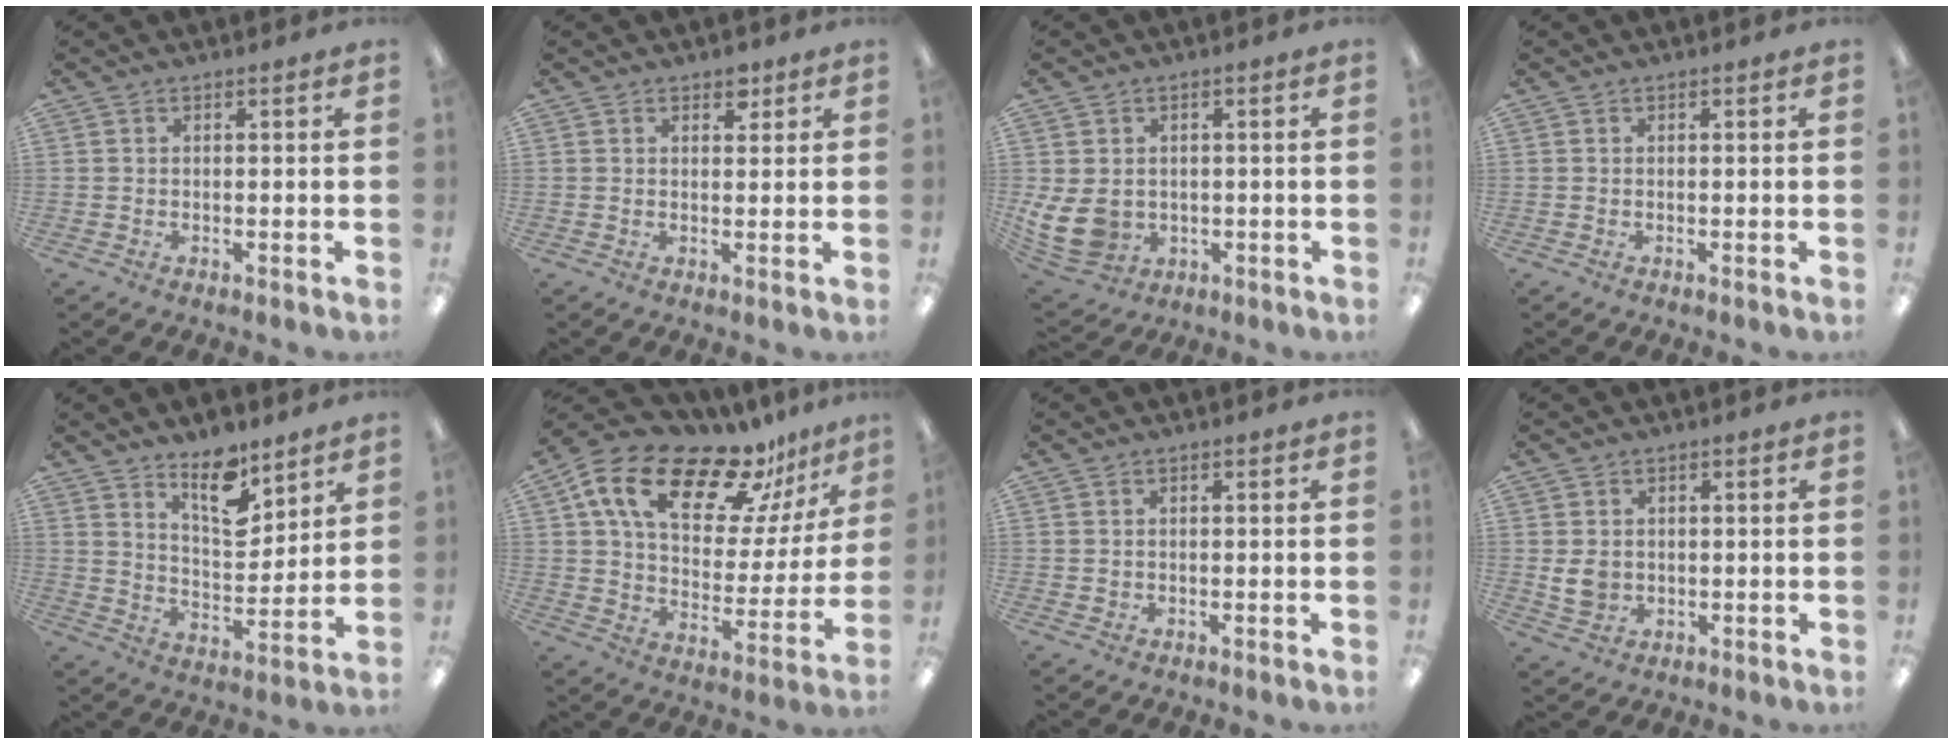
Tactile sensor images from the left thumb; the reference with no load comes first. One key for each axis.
{"total": 2.8, "fx": 1.9, "fy": 1.7, "fz": 1.2, "tx": -0.001, "ty": -0.007, "tz": 0.030}
{"total": 9.2, "fx": -0.1, "fy": 7.5, "fz": 5.3, "tx": -0.117, "ty": -0.004, "tz": 0.002}
{"total": 0.0}
{"total": 12.3, "fx": 9.0, "fy": 5.0, "fz": 6.6, "tx": -0.098, "ty": -0.056, "tz": 0.158}
{"total": 20.4, "fx": 13.9, "fy": 9.8, "fz": 11.3, "tx": -0.196, "ty": -0.086, "tz": 0.243}
{"total": 0.9, "fx": 0.2, "fy": 0.8, "fz": -0.2, "tx": 0.003, "ty": 0.005, "tz": 0.002}
{"total": 4.9, "fx": 0.2, "fy": 4.4, "fz": 2.2, "tx": -0.034, "ty": 0.001, "tz": 0.004}